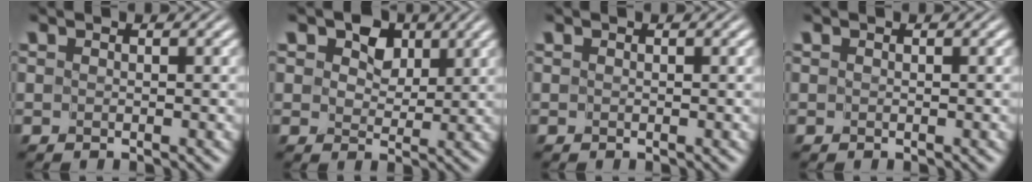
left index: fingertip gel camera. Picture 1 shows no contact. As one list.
[{"total": 4.0, "force": [2.1, 2.7, 2.1], "torque": [-0.037, 0.001, 0.023]}, {"total": 0.0}, {"total": 0.0}]